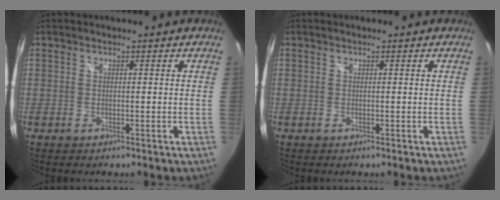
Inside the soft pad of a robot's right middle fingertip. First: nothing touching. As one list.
[{"total": 0.0}]